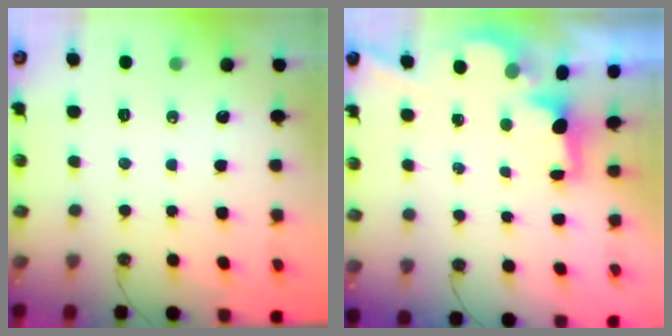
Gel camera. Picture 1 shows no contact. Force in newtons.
{"total": 2.0, "press": 1.9, "slide": 0.7}